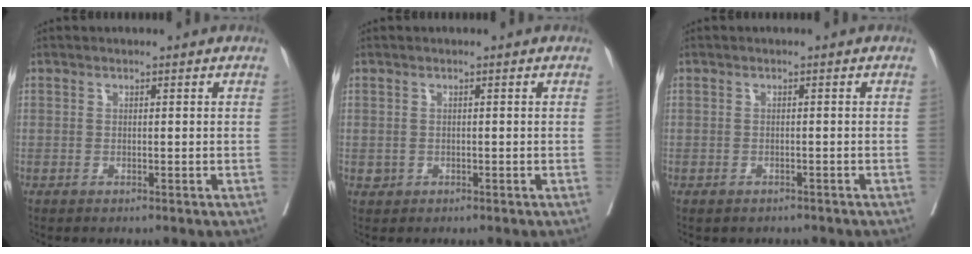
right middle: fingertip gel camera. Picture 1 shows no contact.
{"total": 0.8, "force": [-0.2, 0.8, 0.1], "torque": [-0.001, 0.002, 0.000]}
{"total": 2.8, "force": [-2.3, 1.4, 0.6], "torque": [-0.009, 0.000, -0.027]}